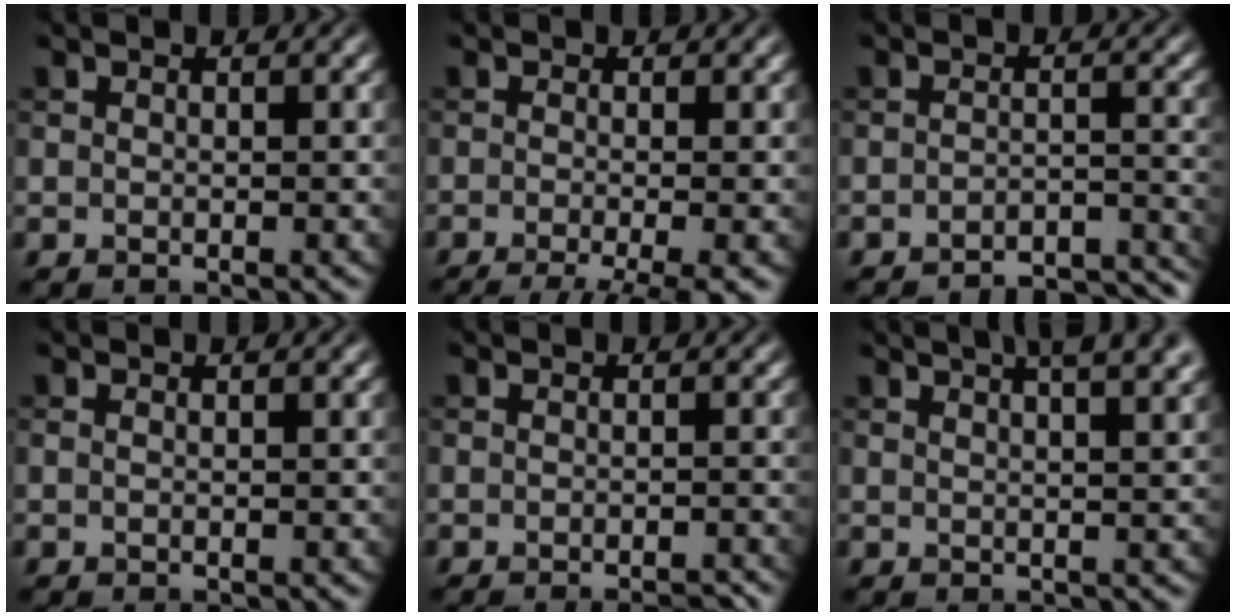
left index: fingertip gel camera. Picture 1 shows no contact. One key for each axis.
{"total": 6.3, "fx": -3.3, "fy": 1.6, "fz": 5.1, "tx": -0.058, "ty": -0.009, "tz": -0.051}
{"total": 5.4, "fx": -5.0, "fy": 0.9, "fz": 1.8, "tx": -0.021, "ty": 0.001, "tz": -0.060}
{"total": 0.0}
{"total": 3.1, "fx": -2.5, "fy": 0.5, "fz": 1.8, "tx": -0.015, "ty": 0.002, "tz": -0.035}
{"total": 8.5, "fx": 5.0, "fy": 3.4, "fz": 5.9, "tx": -0.027, "ty": 0.051, "tz": 0.033}